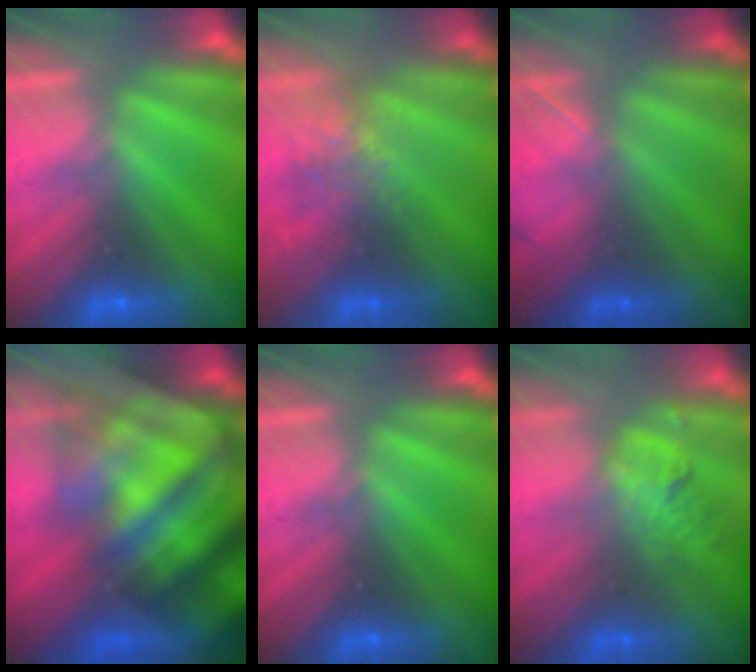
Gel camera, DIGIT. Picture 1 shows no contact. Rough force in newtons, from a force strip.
{"total": 2.9}
{"total": 1.3}
{"total": 7.6}
{"total": 0.0}
{"total": 1.4}